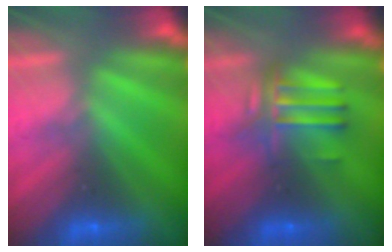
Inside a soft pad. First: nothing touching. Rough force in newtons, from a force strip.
{"total": 4.6}